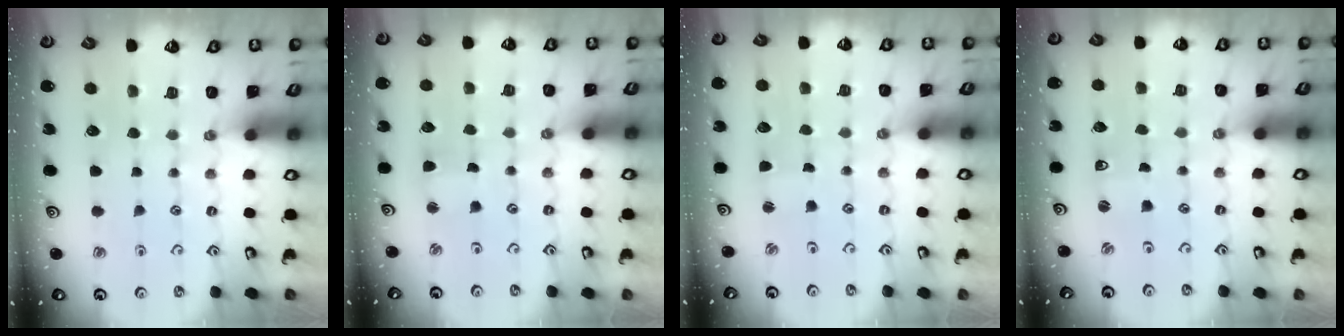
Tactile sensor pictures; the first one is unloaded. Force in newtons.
{"total": 2.4, "press": 2.4, "slide": 0.4}
{"total": 0.8, "press": 0.7, "slide": 0.3}
{"total": 1.7, "press": 1.7, "slide": 0.3}